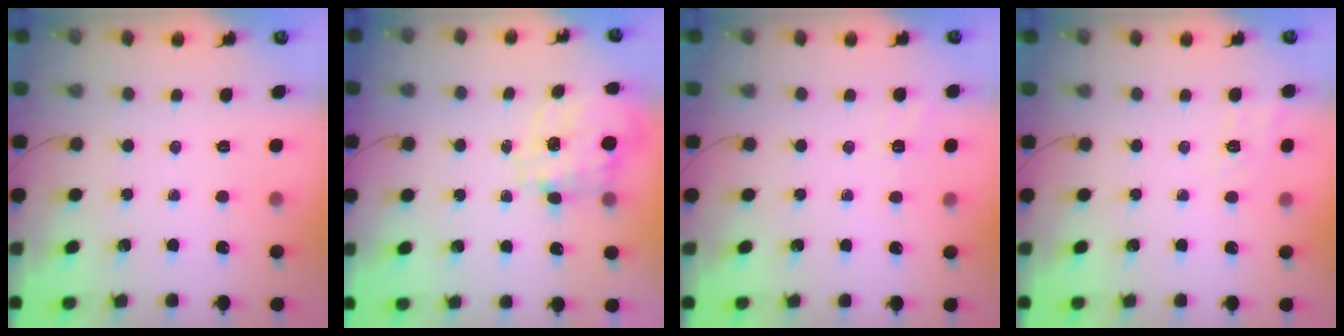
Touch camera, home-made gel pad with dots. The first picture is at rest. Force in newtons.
{"total": 3.5, "press": 3.3, "slide": 1.0}
{"total": 2.8, "press": 2.2, "slide": 1.8}
{"total": 7.4, "press": 7.1, "slide": 2.2}